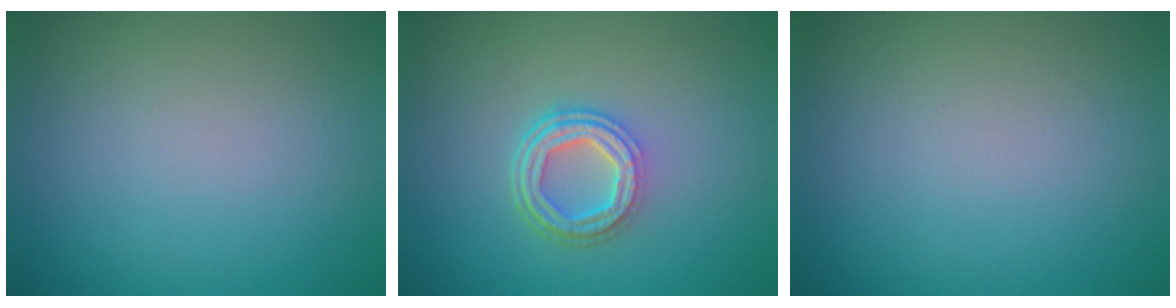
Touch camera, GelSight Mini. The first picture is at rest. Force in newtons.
{"total": 4.4, "press": 3.4, "slide": 2.8}
{"total": 0.0}